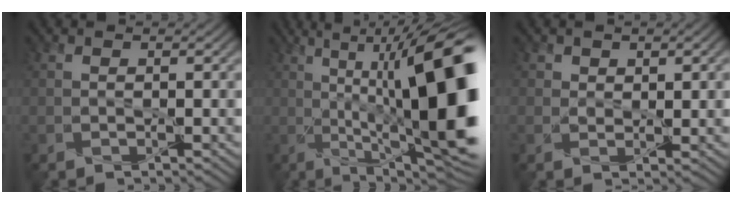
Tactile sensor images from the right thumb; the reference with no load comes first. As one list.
[{"total": 18.9, "force": [0.9, 5.6, 18.0], "torque": [-0.275, 0.020, 0.012]}, {"total": 1.8, "force": [1.0, 1.3, 0.8], "torque": [-0.020, -0.002, 0.014]}]